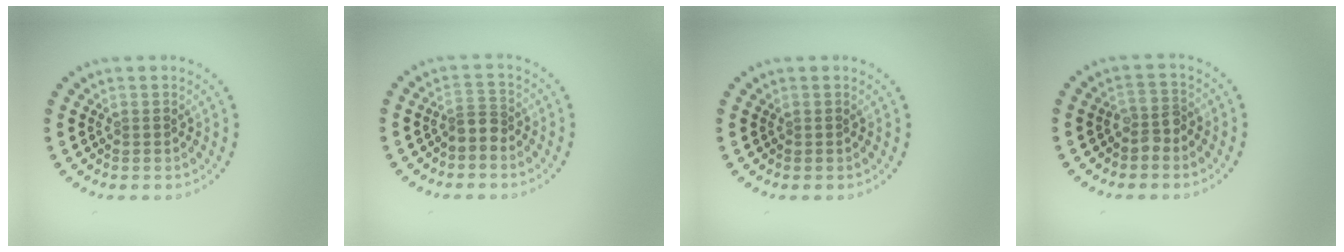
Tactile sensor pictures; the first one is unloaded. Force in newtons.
{"total": 1.8, "press": 1.3, "slide": 1.2}
{"total": 0.0}
{"total": 1.7, "press": 1.5, "slide": 0.8}